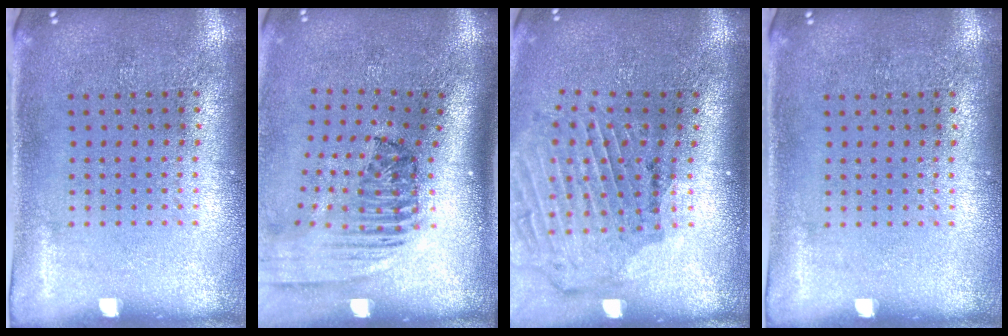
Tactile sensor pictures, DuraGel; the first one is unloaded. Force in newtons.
{"total": 2.4, "press": 1.5, "slide": 1.8}
{"total": 2.0, "press": 1.9, "slide": 0.6}
{"total": 0.0}